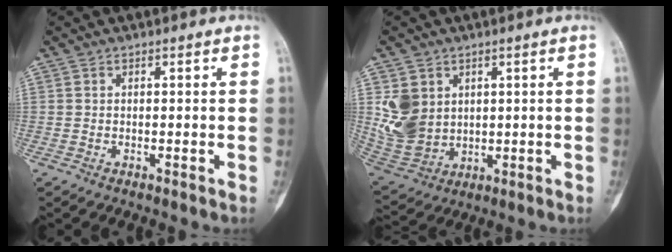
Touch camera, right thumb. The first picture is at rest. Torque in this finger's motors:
{"motor_torque": [-0.10, 0.38, 0.81, 0.26, 0.06]}